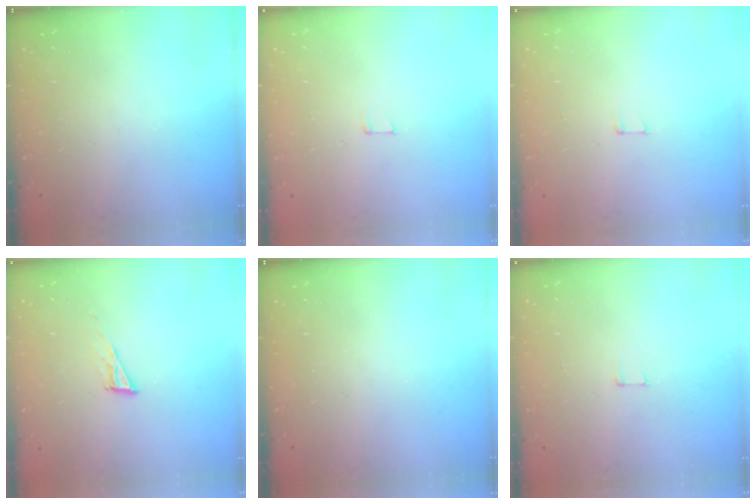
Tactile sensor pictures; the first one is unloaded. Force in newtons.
{"total": 2.9, "press": 2.9, "slide": 0.2}
{"total": 2.9, "press": 2.9, "slide": 0.2}
{"total": 7.0, "press": 6.9, "slide": 0.9}
{"total": 0.0}
{"total": 2.9, "press": 2.9, "slide": 0.2}